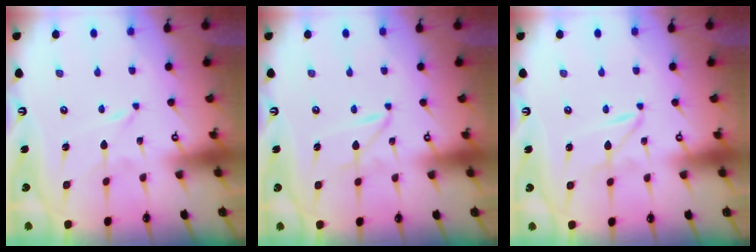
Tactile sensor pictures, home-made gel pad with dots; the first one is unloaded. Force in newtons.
{"total": 2.2, "press": 2.2, "slide": 0.1}
{"total": 2.6, "press": 2.6, "slide": 0.2}